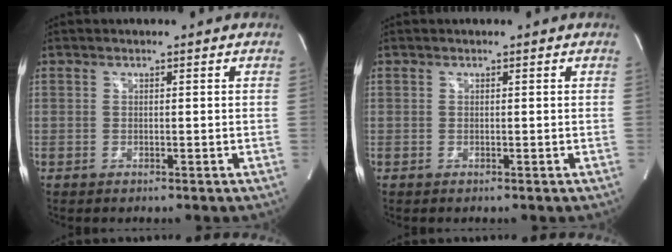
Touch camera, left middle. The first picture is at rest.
{"total": 0.0}